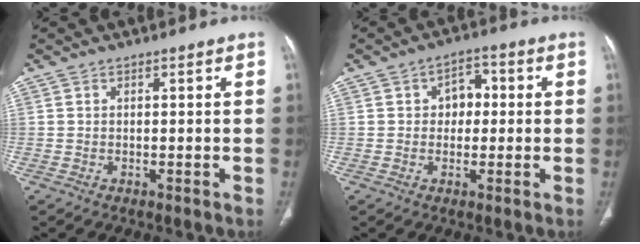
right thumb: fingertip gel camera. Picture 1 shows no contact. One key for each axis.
{"total": 5.1, "fx": 0.4, "fy": 3.9, "fz": 3.4, "tx": -0.024, "ty": 0.014, "tz": 0.000}